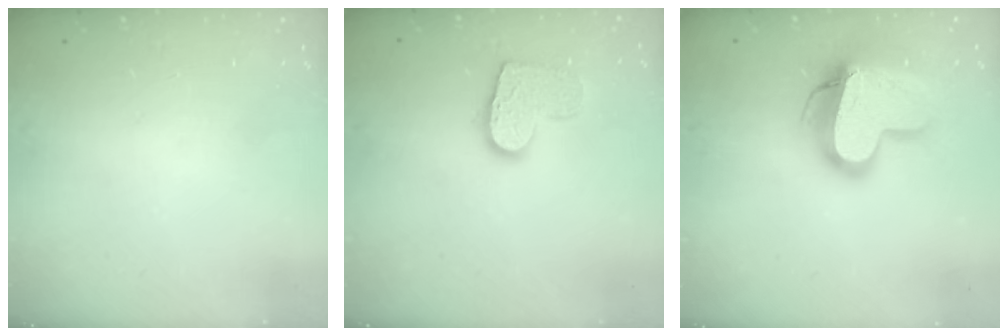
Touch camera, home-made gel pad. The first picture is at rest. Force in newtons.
{"total": 10.6, "press": 10.6, "slide": 0.8}
{"total": 16.8, "press": 16.7, "slide": 1.8}